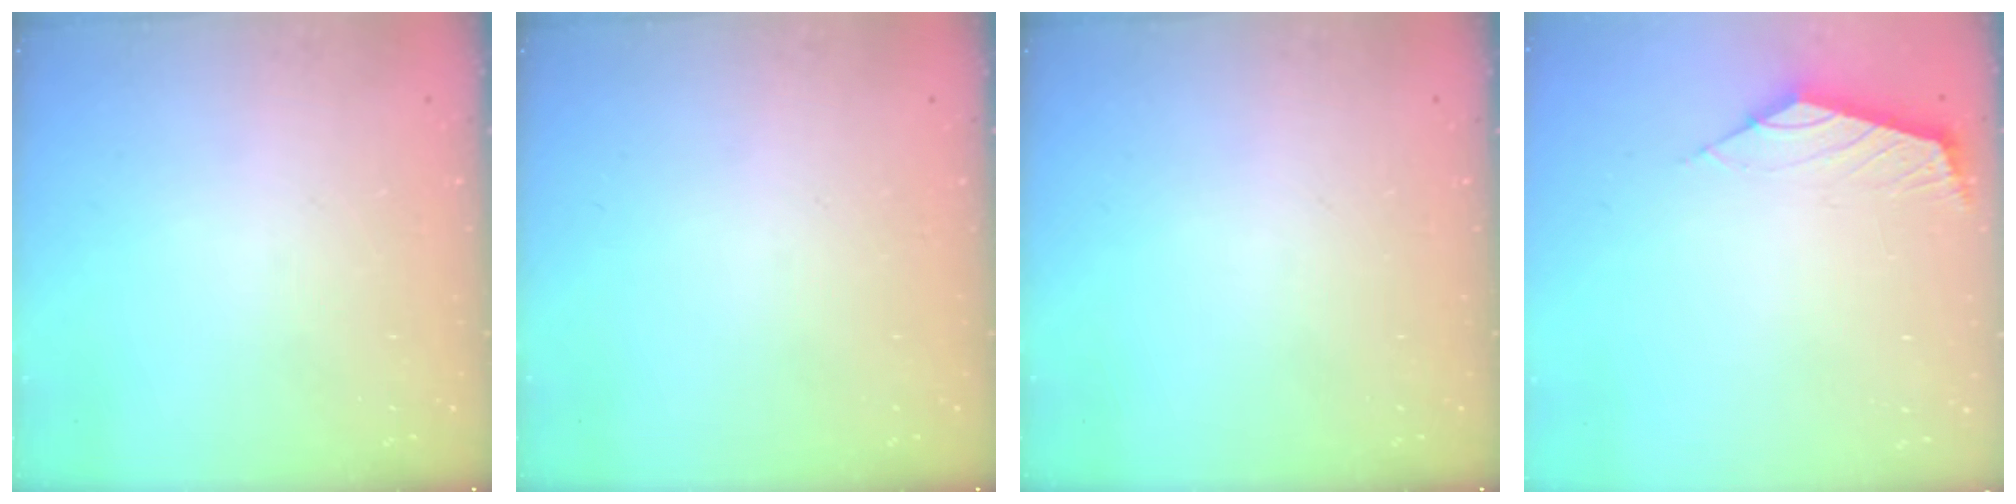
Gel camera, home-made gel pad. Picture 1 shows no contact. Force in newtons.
{"total": 0.0}
{"total": 0.0}
{"total": 2.4, "press": 2.4, "slide": 0.4}